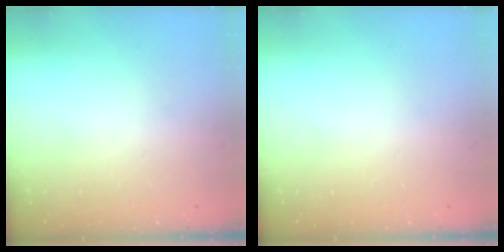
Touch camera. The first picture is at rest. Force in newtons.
{"total": 0.0}